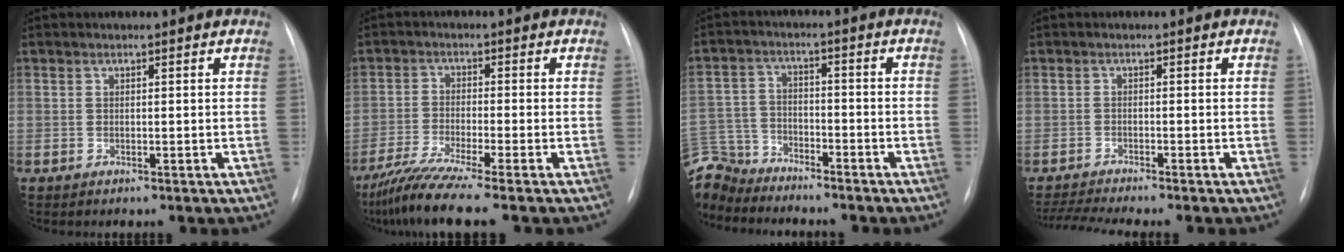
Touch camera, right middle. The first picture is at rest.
{"total": 9.0, "force": [-7.1, -1.1, 5.4], "torque": [-0.095, -0.033, -0.121]}
{"total": 12.1, "force": [-11.1, 4.4, 2.1], "torque": [-0.064, 0.015, -0.207]}
{"total": 7.0, "force": [-6.3, -1.0, 3.0], "torque": [-0.046, -0.015, -0.102]}